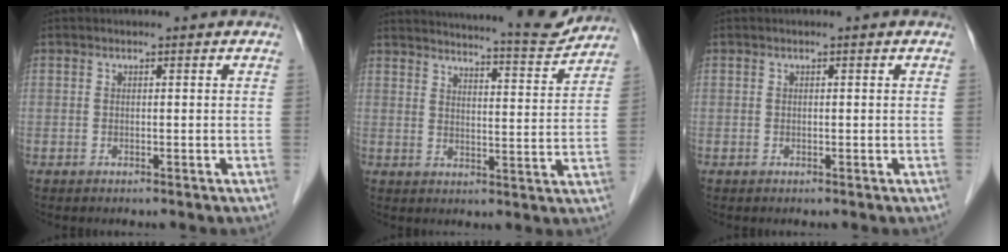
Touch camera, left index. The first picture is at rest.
{"total": 13.3, "force": [12.8, 0.3, 3.7], "torque": [-0.053, -0.023, 0.162]}
{"total": 0.0}